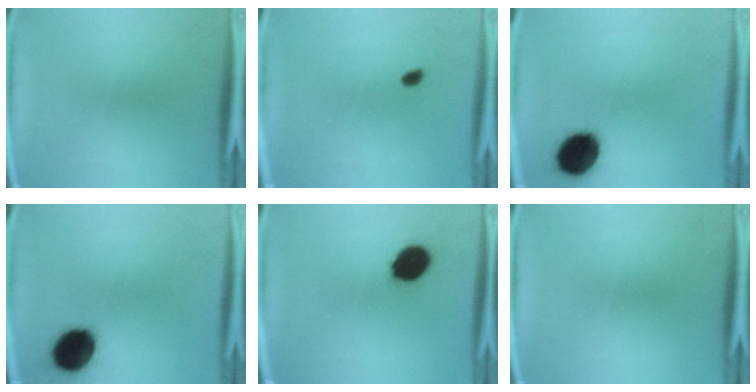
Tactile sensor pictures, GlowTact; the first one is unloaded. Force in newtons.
{"total": 1.3}
{"total": 13.9}
{"total": 13.9}
{"total": 10.8}
{"total": 0.0}